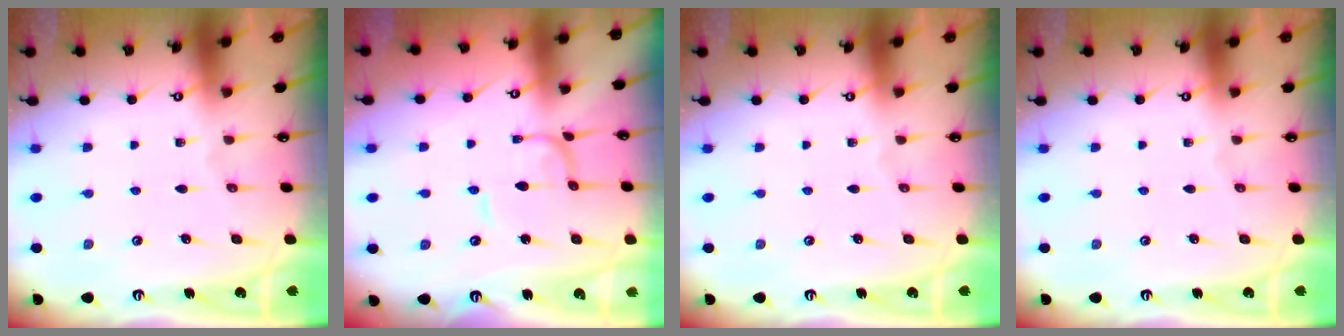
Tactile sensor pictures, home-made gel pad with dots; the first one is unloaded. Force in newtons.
{"total": 1.5, "press": 1.5, "slide": 0.0}
{"total": 0.0}
{"total": 0.0}